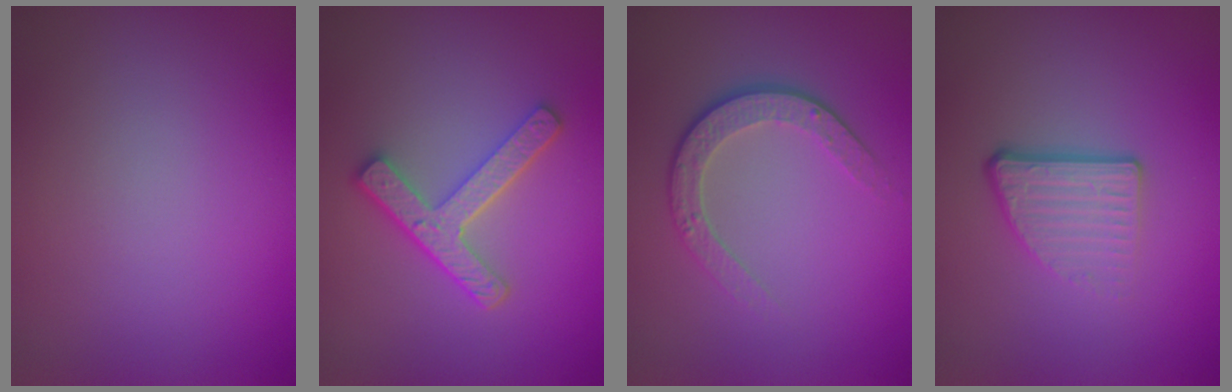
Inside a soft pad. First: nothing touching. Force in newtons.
{"total": 4.4, "press": 3.3, "slide": 2.9}
{"total": 3.5, "press": 2.6, "slide": 2.3}
{"total": 3.6, "press": 2.3, "slide": 2.7}